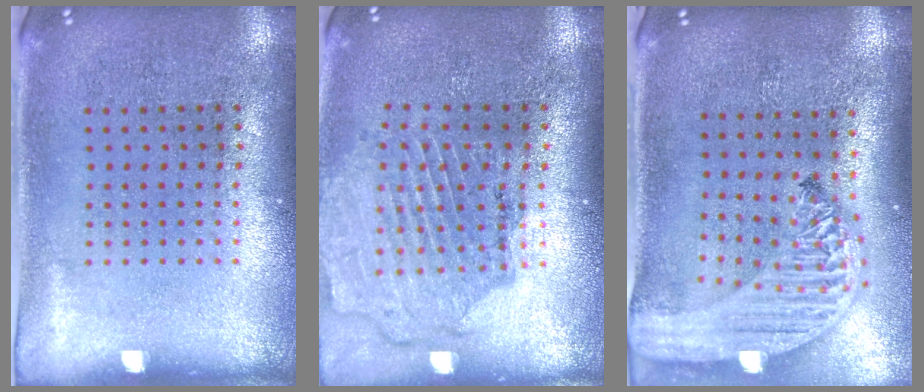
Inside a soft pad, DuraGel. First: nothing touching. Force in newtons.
{"total": 1.6, "press": 1.6, "slide": 0.2}
{"total": 3.2, "press": 2.4, "slide": 2.1}